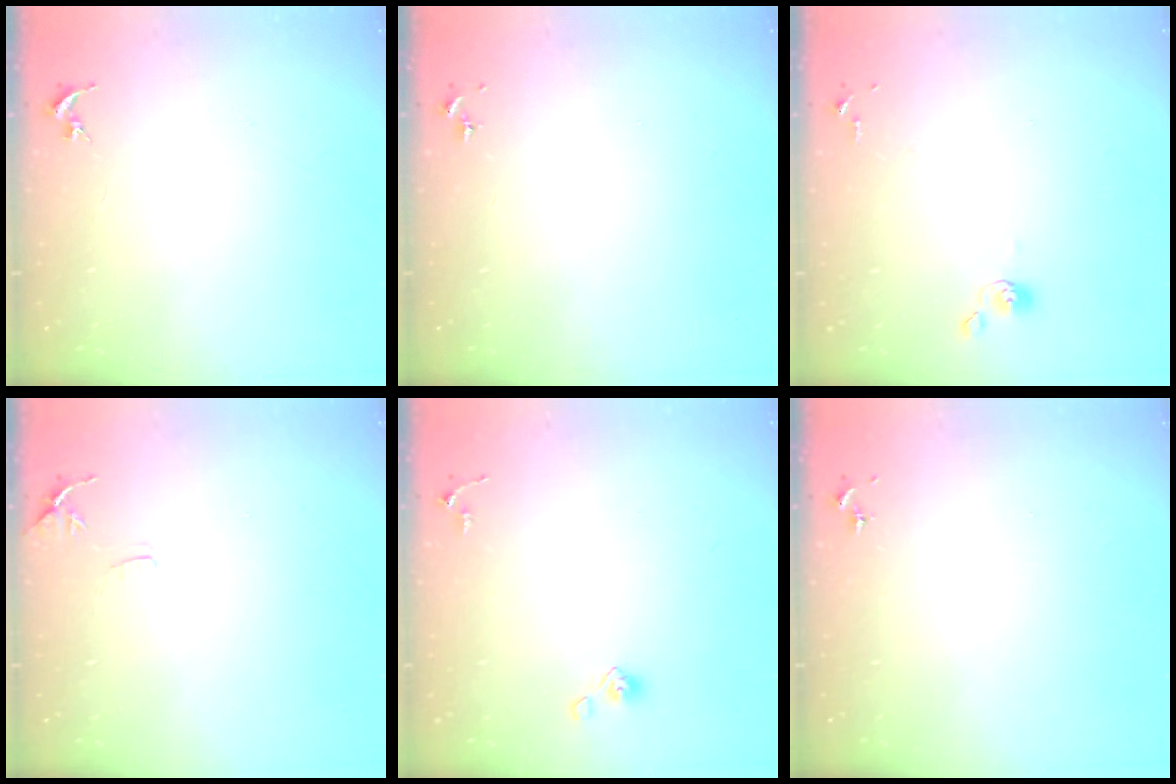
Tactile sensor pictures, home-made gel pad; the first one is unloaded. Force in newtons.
{"total": 0.0}
{"total": 5.0, "press": 5.0, "slide": 0.8}
{"total": 6.2, "press": 6.1, "slide": 0.7}
{"total": 4.5, "press": 3.8, "slide": 2.3}
{"total": 0.0}